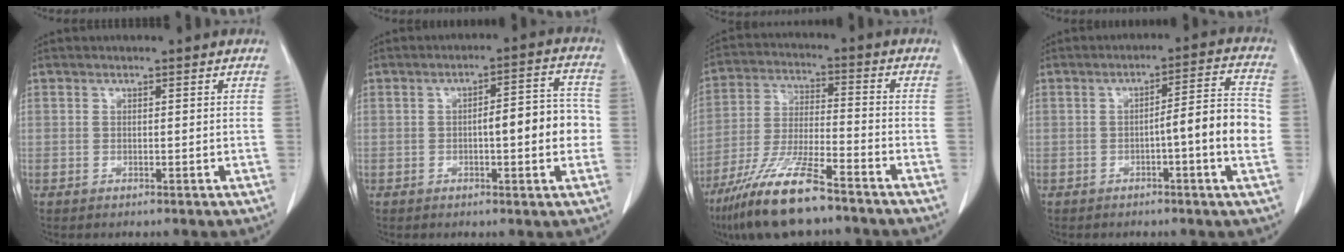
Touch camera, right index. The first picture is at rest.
{"total": 8.1, "force": [-1.0, 1.9, 7.8], "torque": [-0.103, 0.025, -0.013]}
{"total": 13.5, "force": [-9.8, 1.7, 9.1], "torque": [-0.184, -0.028, -0.180]}
{"total": 8.3, "force": [-1.7, -0.1, 8.1], "torque": [-0.111, 0.017, -0.027]}